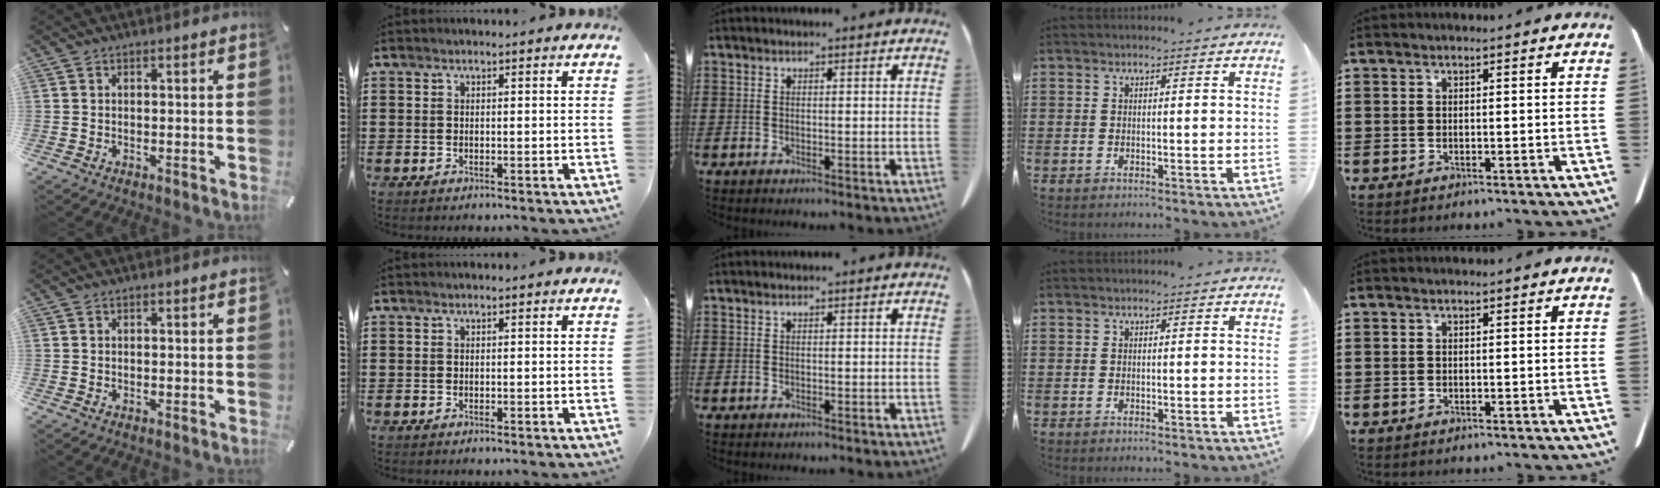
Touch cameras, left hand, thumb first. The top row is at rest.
{}